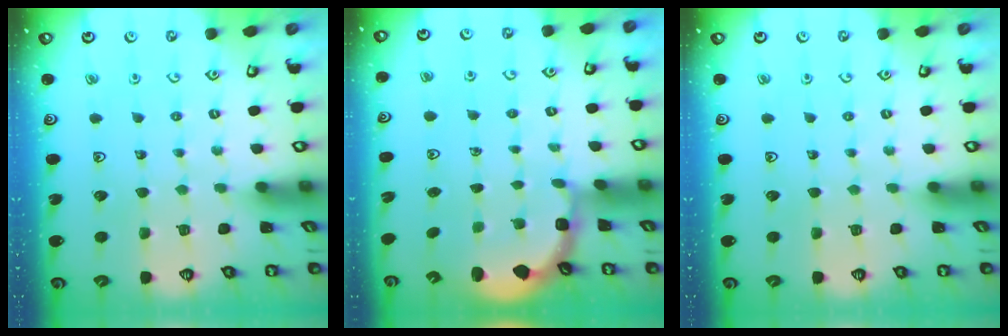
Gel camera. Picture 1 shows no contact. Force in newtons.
{"total": 2.6, "press": 1.9, "slide": 1.7}
{"total": 0.0}